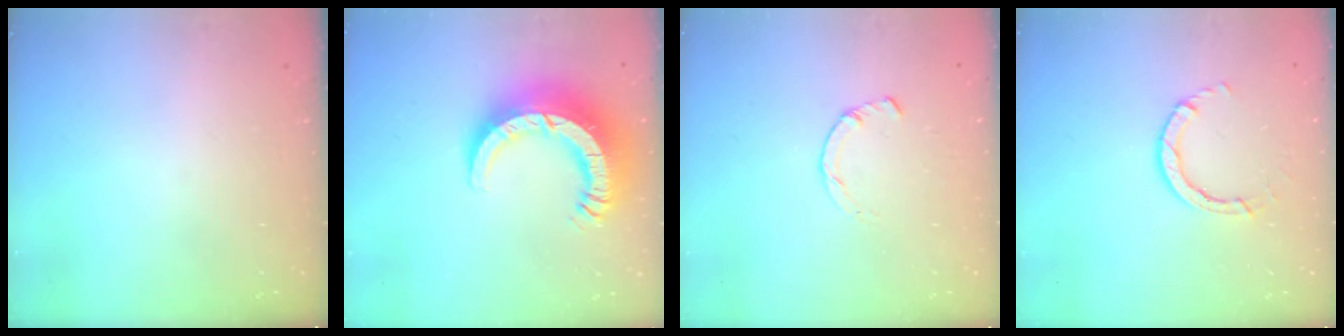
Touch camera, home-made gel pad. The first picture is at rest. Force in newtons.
{"total": 15.8, "press": 15.7, "slide": 1.6}
{"total": 2.3, "press": 2.3, "slide": 0.1}
{"total": 3.7, "press": 3.7, "slide": 0.4}